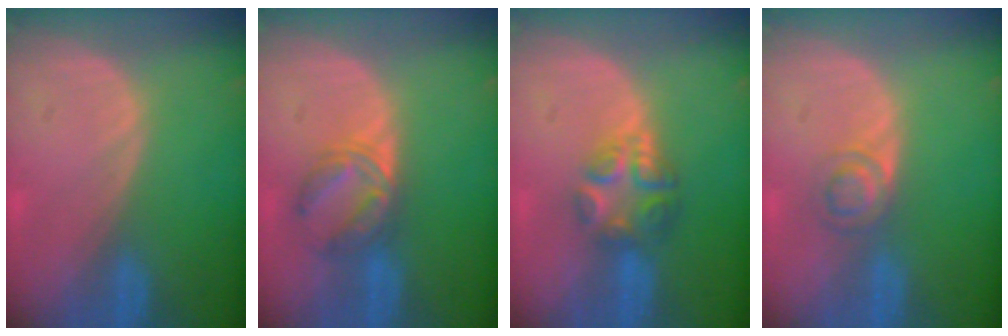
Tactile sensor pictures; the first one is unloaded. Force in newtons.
{"total": 5.6, "press": 5.5, "slide": 1.1}
{"total": 6.1, "press": 5.4, "slide": 2.9}
{"total": 3.3, "press": 3.3, "slide": 0.4}